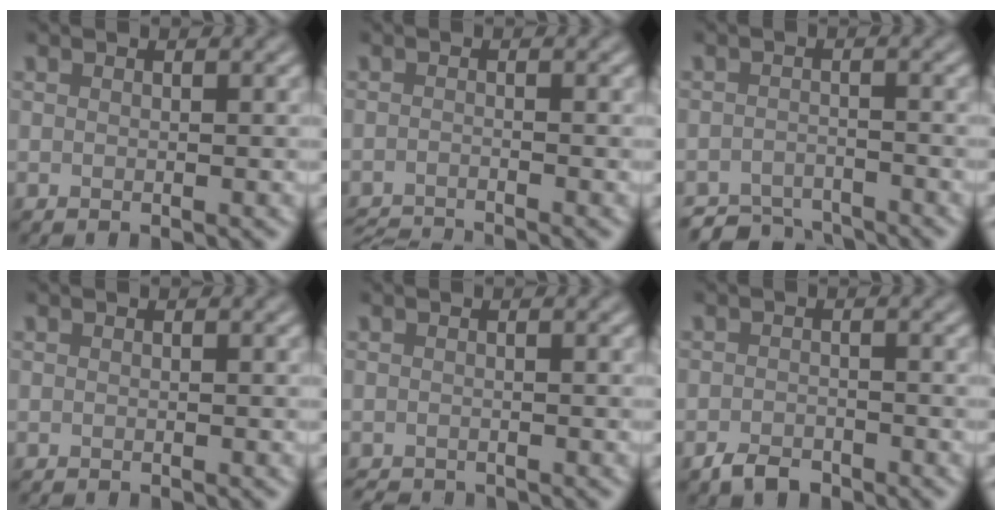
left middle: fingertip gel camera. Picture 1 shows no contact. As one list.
[{"total": 3.8, "force": [-3.5, 0.3, 1.3], "torque": [-0.021, -0.013, -0.065]}, {"total": 3.8, "force": [-3.6, 0.8, 0.5], "torque": [-0.004, -0.003, -0.067]}, {"total": 0.0}, {"total": 1.4, "force": [-1.4, 0.2, 0.1], "torque": [0.003, -0.005, -0.022]}, {"total": 1.9, "force": [-1.5, 0.9, 0.6], "torque": [-0.011, 0.003, -0.031]}]